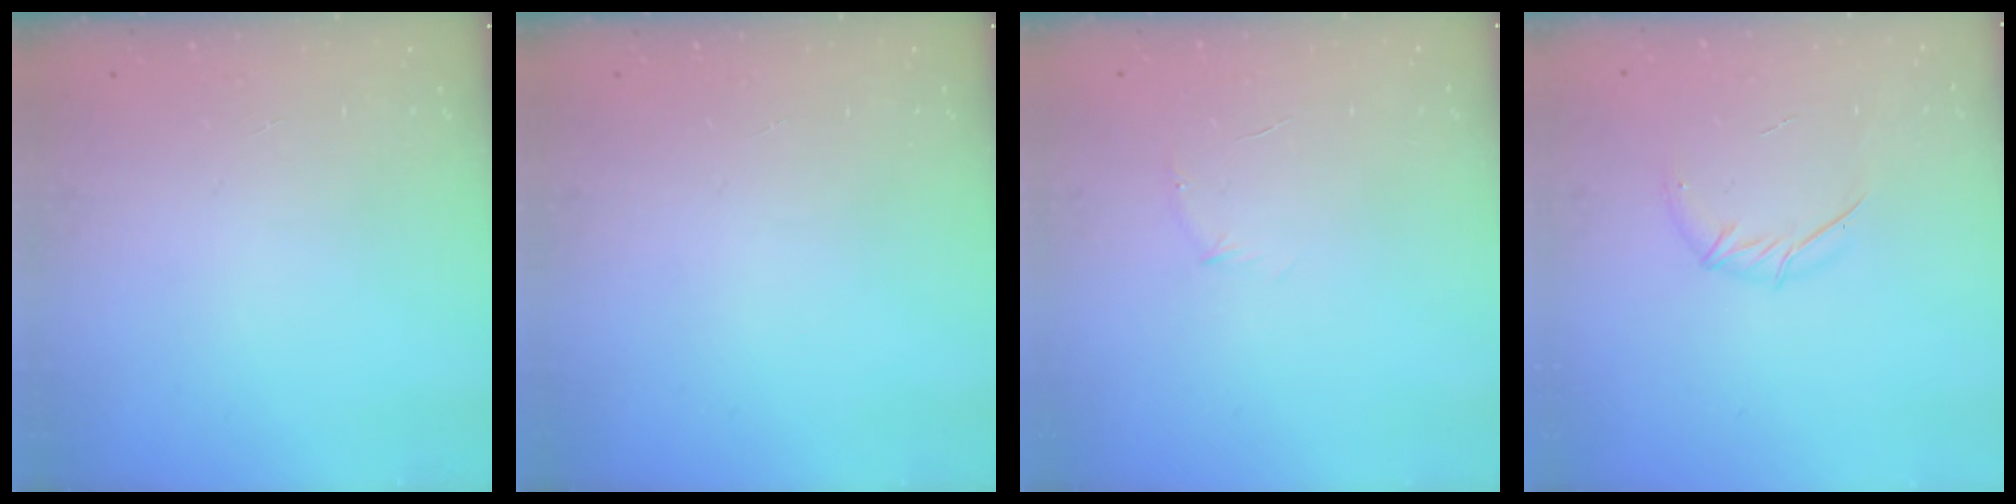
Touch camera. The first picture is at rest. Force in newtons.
{"total": 0.0}
{"total": 3.9, "press": 3.7, "slide": 1.2}
{"total": 6.2, "press": 6.0, "slide": 1.6}